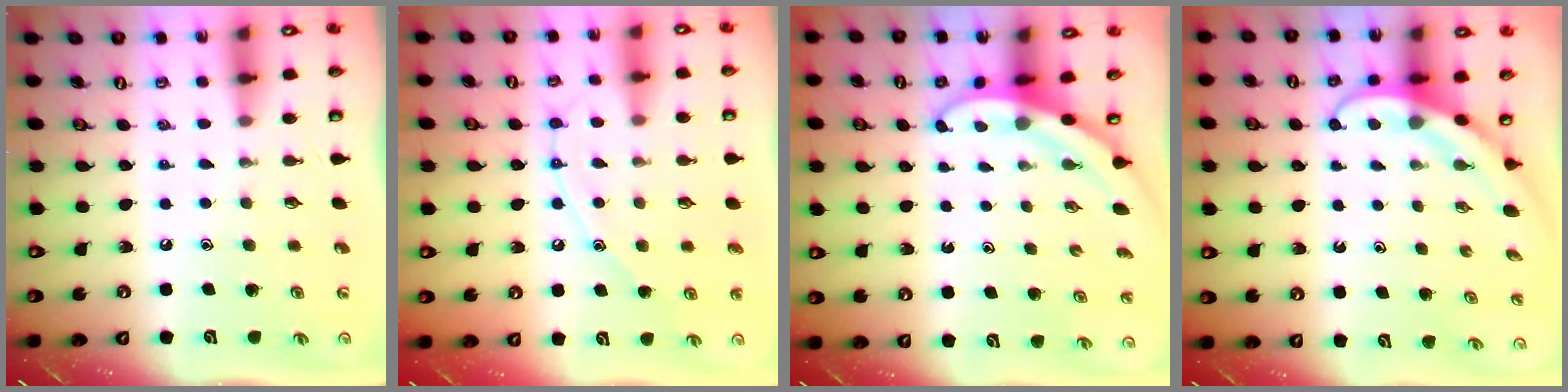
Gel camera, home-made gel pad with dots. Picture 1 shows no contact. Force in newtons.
{"total": 10.5, "press": 10.4, "slide": 0.9}
{"total": 2.9, "press": 2.9, "slide": 0.1}
{"total": 3.8, "press": 3.8, "slide": 0.3}